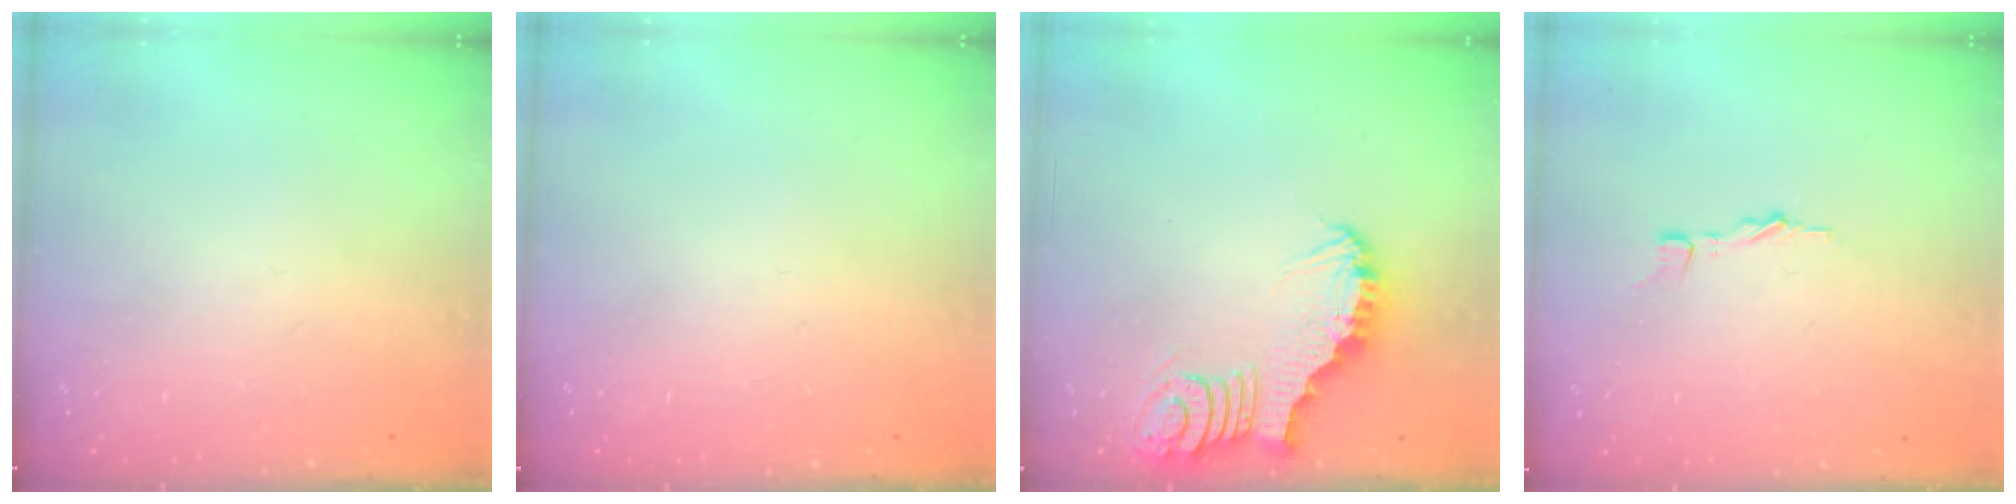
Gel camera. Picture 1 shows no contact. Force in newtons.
{"total": 0.0}
{"total": 3.6, "press": 3.6, "slide": 0.4}
{"total": 3.6, "press": 3.6, "slide": 0.4}